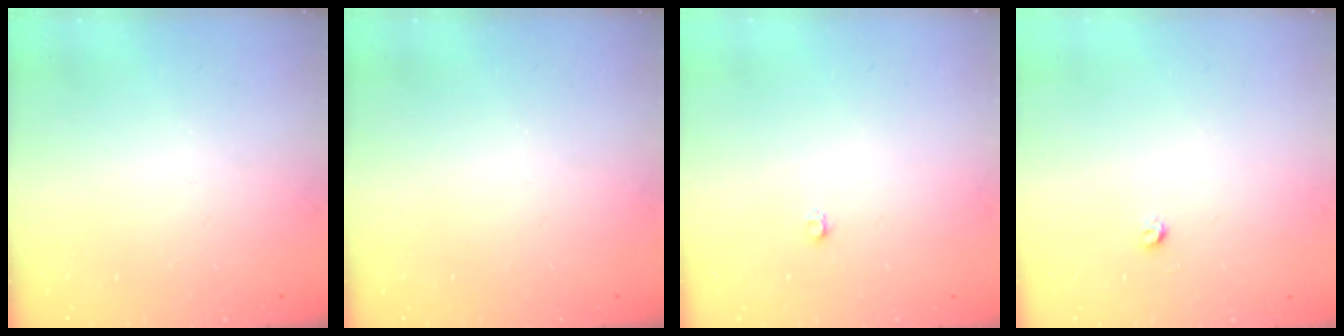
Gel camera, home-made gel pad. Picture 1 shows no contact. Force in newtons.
{"total": 0.0}
{"total": 2.2, "press": 2.2, "slide": 0.3}
{"total": 3.0, "press": 3.0, "slide": 0.2}